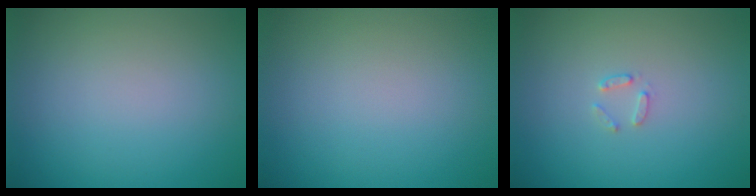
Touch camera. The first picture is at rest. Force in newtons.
{"total": 0.0}
{"total": 1.0, "press": 1.0, "slide": 0.2}